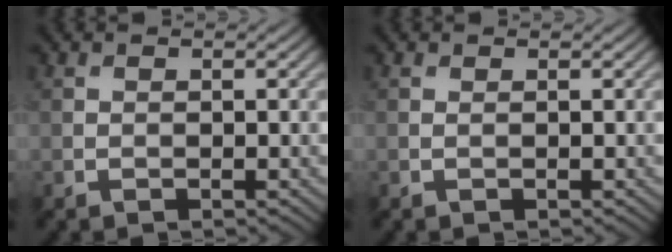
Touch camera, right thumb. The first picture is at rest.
{"total": 0.0}